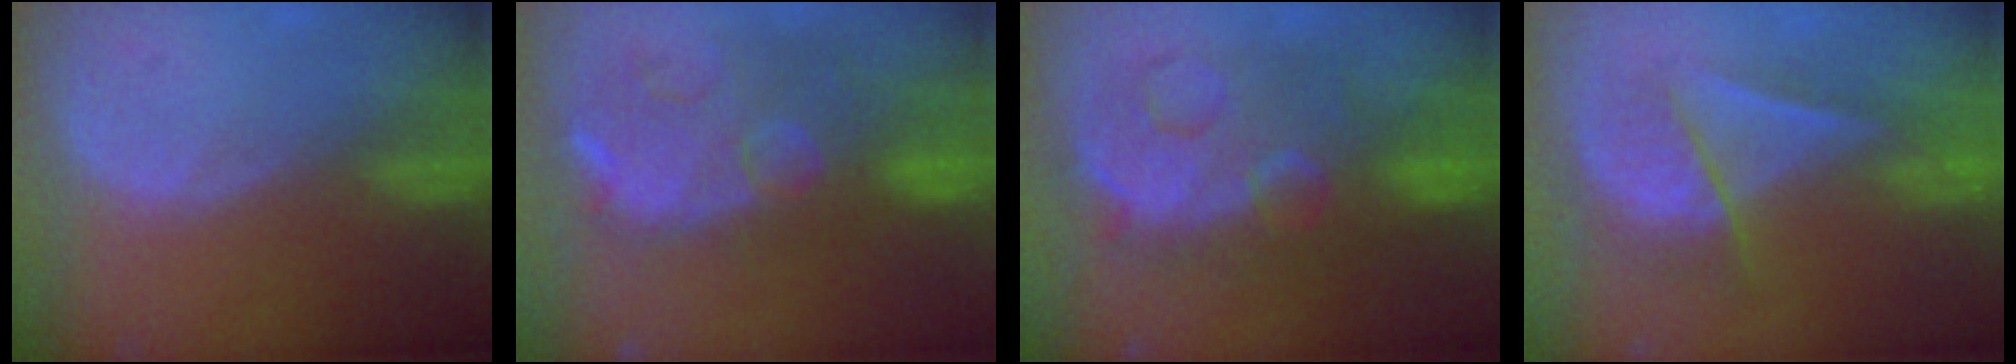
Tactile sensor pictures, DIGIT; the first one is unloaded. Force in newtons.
{"total": 11.3, "press": 10.5, "slide": 4.4}
{"total": 10.8, "press": 10.8, "slide": 1.0}
{"total": 6.4, "press": 6.1, "slide": 2.1}